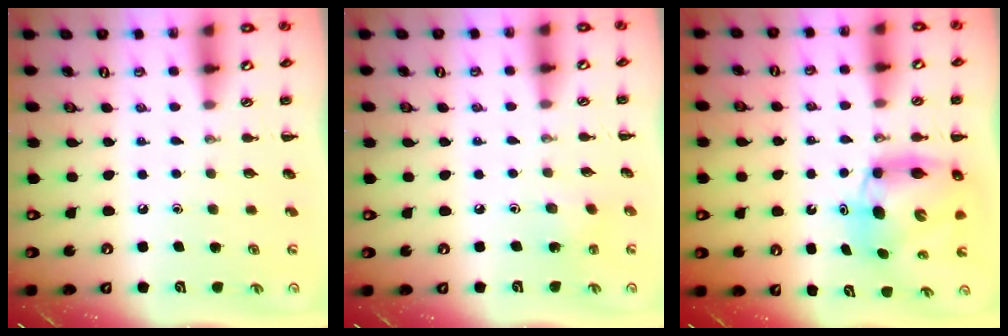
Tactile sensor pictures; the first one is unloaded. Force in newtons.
{"total": 2.9, "press": 2.8, "slide": 0.9}
{"total": 7.9, "press": 7.6, "slide": 2.1}